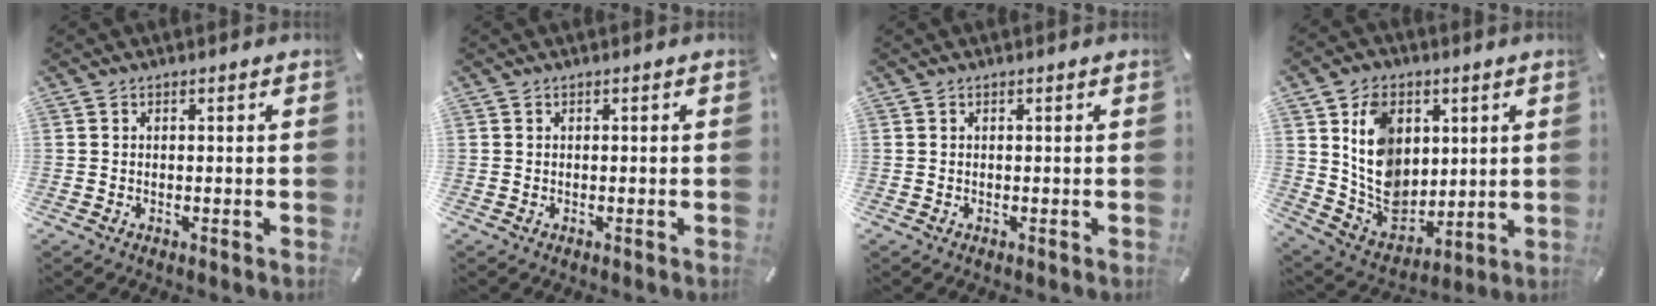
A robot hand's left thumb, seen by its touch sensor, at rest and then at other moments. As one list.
[{"total": 0.0}, {"total": 0.0}, {"total": 13.6, "force": [3.2, 11.2, 6.9], "torque": [-0.130, -0.011, 0.068]}]